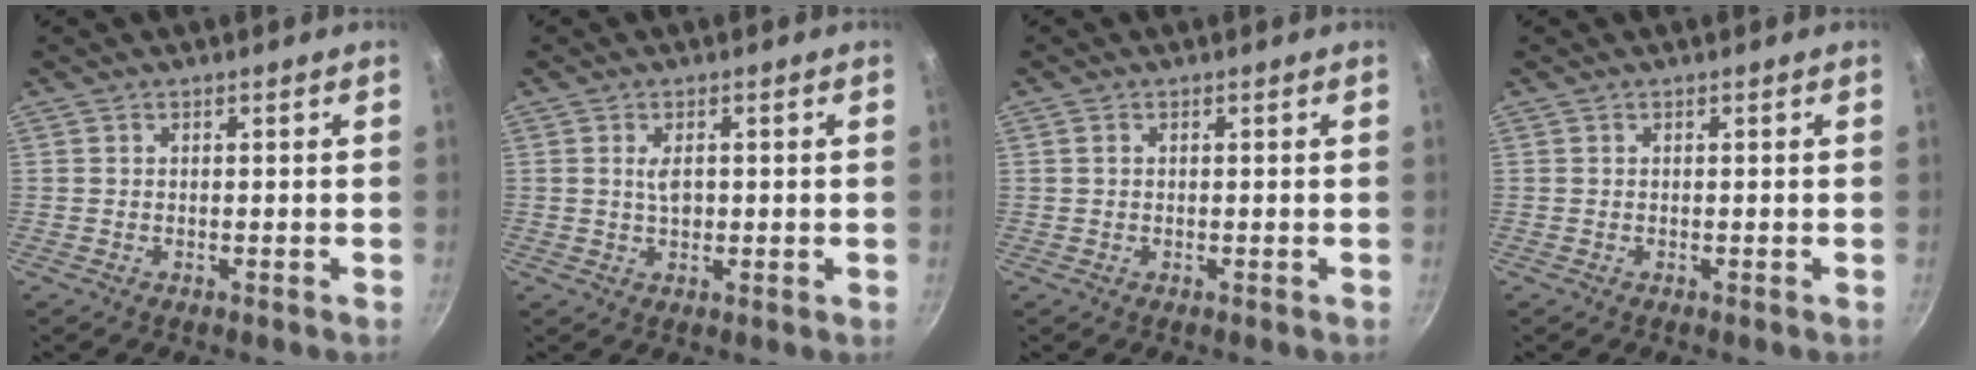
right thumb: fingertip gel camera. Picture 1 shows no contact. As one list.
[{"total": 3.0, "force": [0.4, 1.6, 2.5], "torque": [-0.035, 0.000, 0.006]}, {"total": 0.8, "force": [0.2, 0.6, 0.5], "torque": [-0.007, 0.002, 0.004]}, {"total": 0.0}]